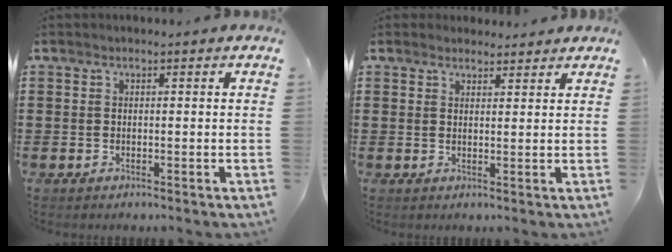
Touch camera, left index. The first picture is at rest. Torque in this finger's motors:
{"motor_torque": [2.14, 0.00, 0.14, 0.03]}